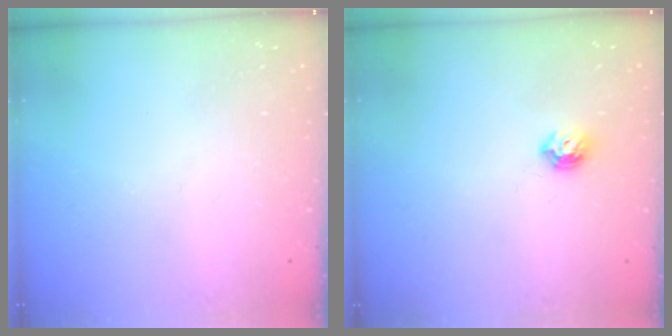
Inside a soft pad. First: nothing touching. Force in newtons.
{"total": 6.6, "press": 6.6, "slide": 1.0}